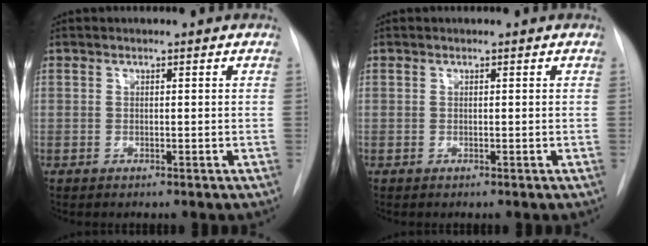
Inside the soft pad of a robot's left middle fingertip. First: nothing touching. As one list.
[{"total": 0.0}]